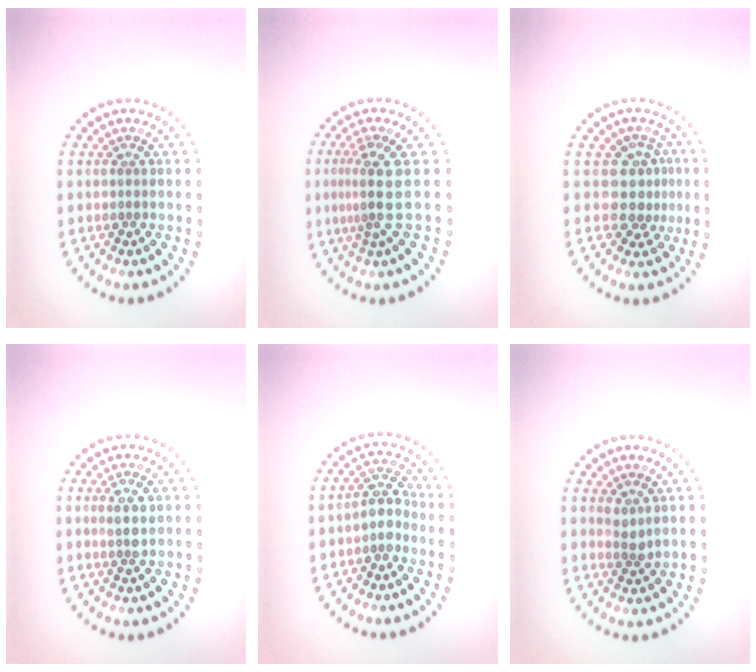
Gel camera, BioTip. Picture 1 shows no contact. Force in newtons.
{"total": 3.3, "press": 2.4, "slide": 2.3}
{"total": 3.0, "press": 2.5, "slide": 1.7}
{"total": 1.7, "press": 1.6, "slide": 0.5}
{"total": 2.4, "press": 2.1, "slide": 1.2}
{"total": 1.3, "press": 1.1, "slide": 0.7}